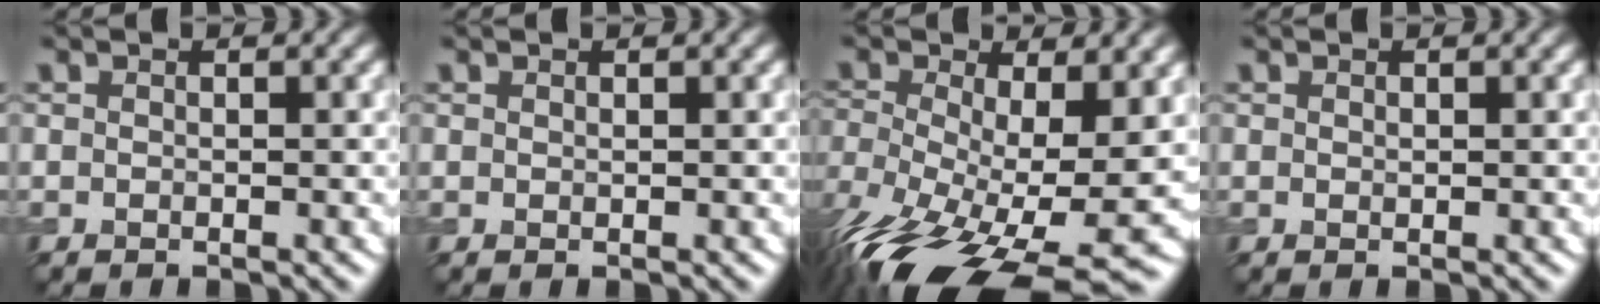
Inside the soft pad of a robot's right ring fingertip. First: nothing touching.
{"total": 0.0}
{"total": 13.9, "force": [-6.0, 5.3, 11.3], "torque": [-0.215, -0.034, -0.101]}
{"total": 0.0}